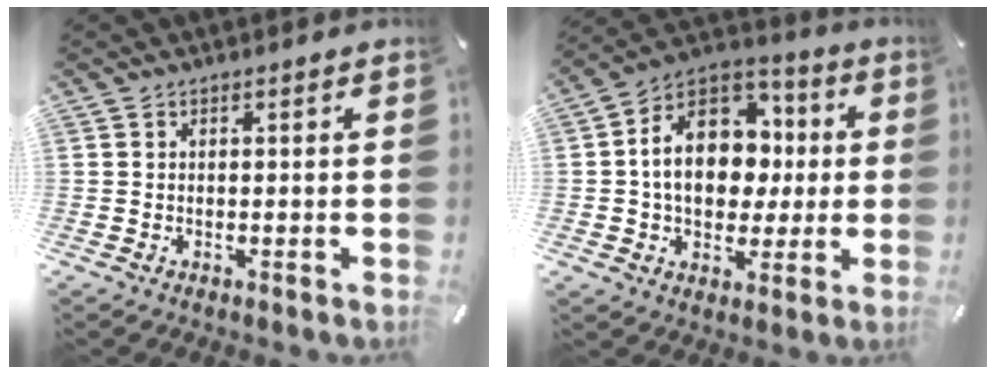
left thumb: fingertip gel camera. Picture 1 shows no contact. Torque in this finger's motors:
{"motor_torque": [2.48, 2.53, 1.46, -0.57, 0.47]}